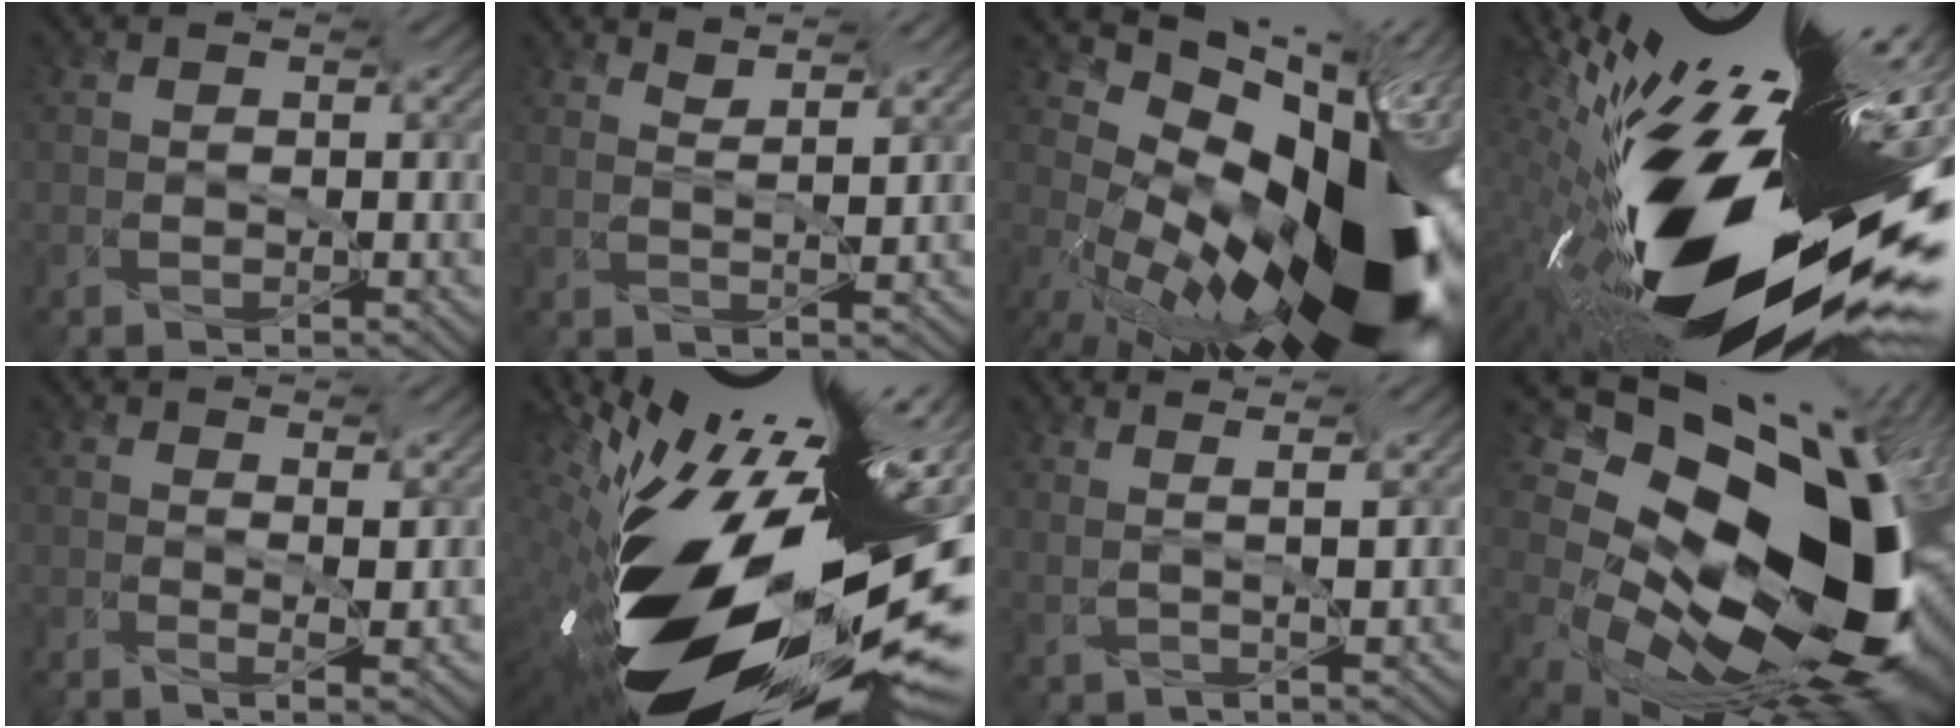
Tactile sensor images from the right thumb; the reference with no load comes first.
{"total": 3.2, "force": [3.0, -1.0, 0.4], "torque": [-0.002, -0.006, 0.058]}
{"total": 17.0, "force": [-4.1, 8.4, 14.2], "torque": [-0.216, -0.027, -0.067]}
{"total": 18.1, "force": [-3.9, 5.3, 16.9], "torque": [-0.250, -0.008, -0.076]}
{"total": 1.5, "force": [0.2, 0.2, 1.5], "torque": [-0.033, -0.007, -0.002]}
{"total": 16.7, "force": [-4.0, 6.5, 14.8], "torque": [-0.232, -0.033, -0.079]}
{"total": 4.6, "force": [4.1, 0.0, 2.0], "torque": [-0.037, -0.002, 0.067]}
{"total": 17.2, "force": [0.2, 11.2, 13.0], "torque": [-0.235, -0.028, 0.016]}